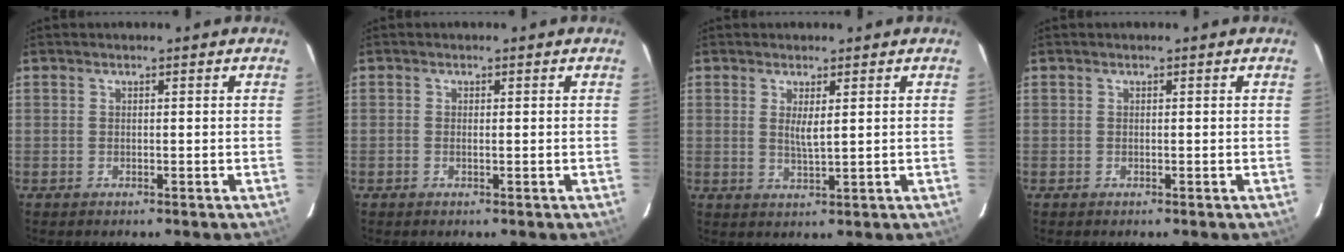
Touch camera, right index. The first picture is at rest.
{"total": 0.6, "force": [-0.1, 0.2, 0.5], "torque": [-0.013, 0.001, -0.003]}
{"total": 3.0, "force": [0.8, 0.5, 2.8], "torque": [-0.052, -0.007, 0.014]}
{"total": 0.0}